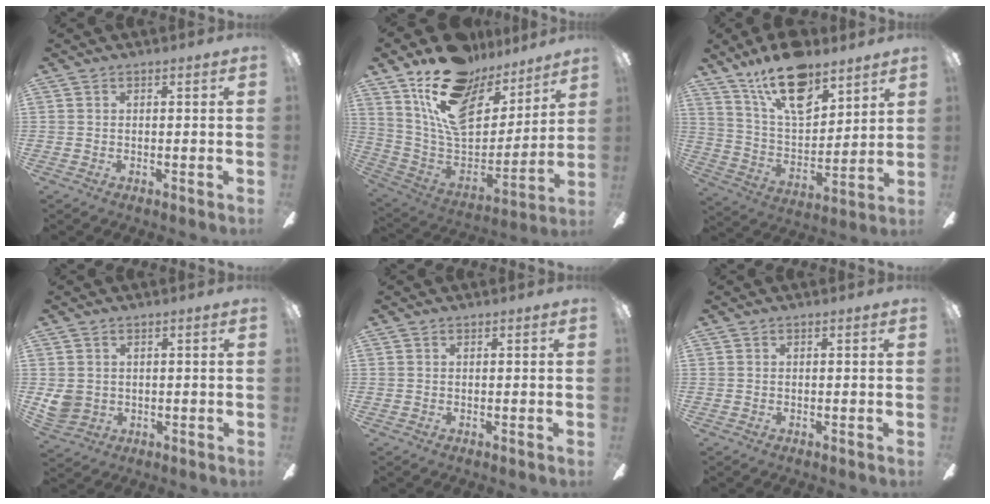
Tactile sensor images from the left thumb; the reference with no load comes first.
{"total": 20.7, "force": [12.8, 11.2, 11.8], "torque": [-0.208, -0.077, 0.226]}
{"total": 18.5, "force": [12.2, 8.5, 10.9], "torque": [-0.191, -0.056, 0.215]}
{"total": 4.5, "force": [0.8, 4.1, 1.7], "torque": [-0.035, 0.005, 0.020]}
{"total": 0.0}
{"total": 0.0}